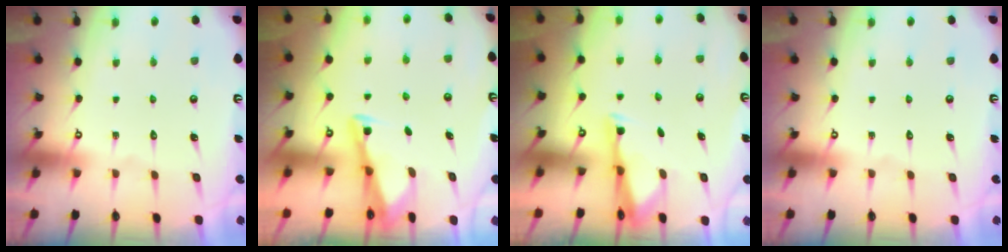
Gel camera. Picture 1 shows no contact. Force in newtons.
{"total": 2.8, "press": 2.8, "slide": 0.3}
{"total": 2.9, "press": 2.8, "slide": 0.5}
{"total": 0.0}